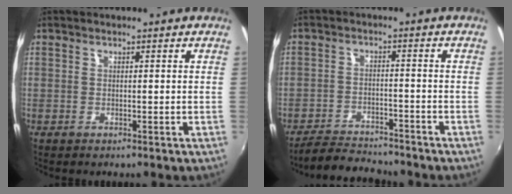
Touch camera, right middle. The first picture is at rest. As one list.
[{"total": 8.2, "force": [-7.6, 1.9, 2.1], "torque": [-0.070, 0.000, -0.121]}]